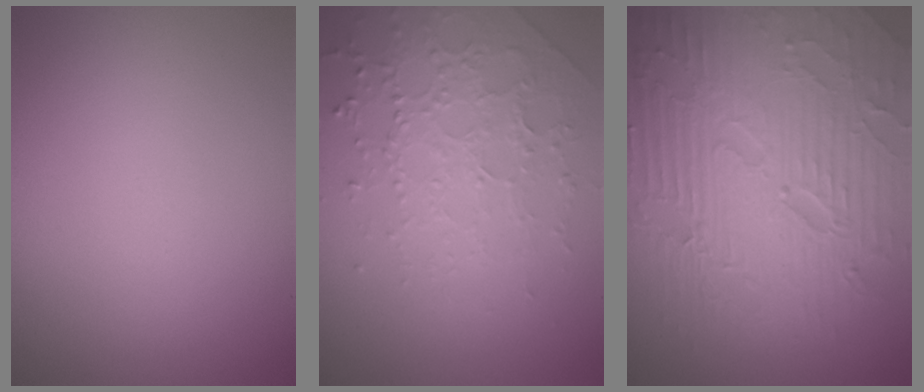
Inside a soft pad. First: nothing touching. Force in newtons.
{"total": 2.6, "press": 2.4, "slide": 1.1}
{"total": 9.0, "press": 6.4, "slide": 6.4}